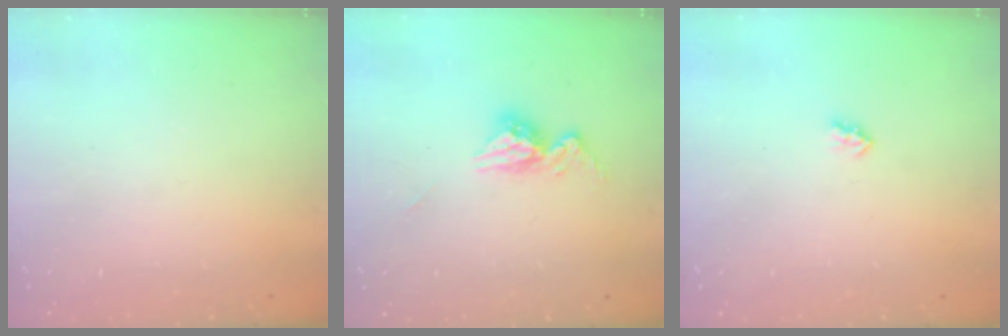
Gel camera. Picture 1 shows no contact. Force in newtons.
{"total": 9.4, "press": 9.4, "slide": 0.8}
{"total": 2.0, "press": 2.0, "slide": 0.3}